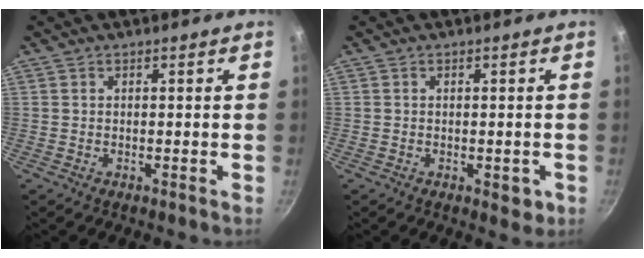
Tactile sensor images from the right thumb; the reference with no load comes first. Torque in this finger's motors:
{"motor_torque": [-0.12, 0.19, -0.25, 0.11, 0.10]}